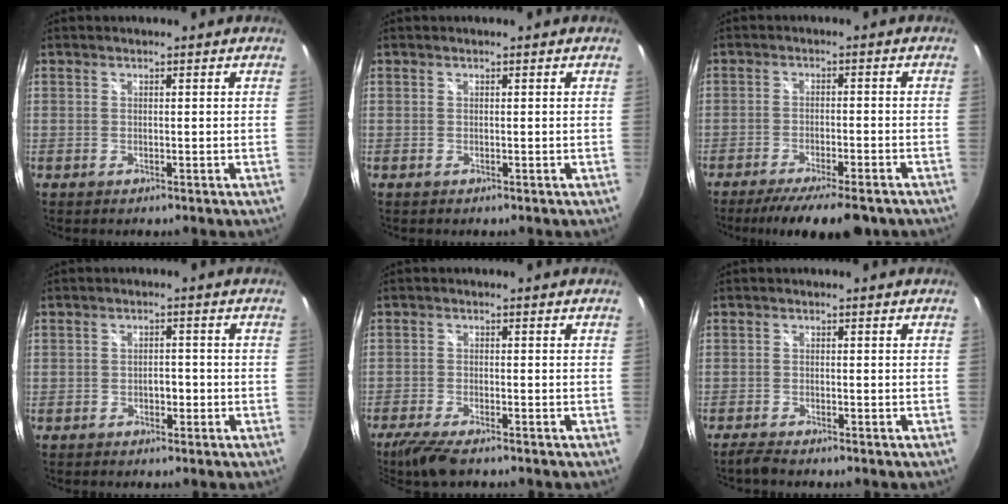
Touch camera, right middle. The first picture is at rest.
{"total": 0.0}
{"total": 12.0, "force": [-9.7, 2.4, 6.6], "torque": [-0.128, -0.027, -0.144]}
{"total": 1.4, "force": [-0.4, 1.3, 0.5], "torque": [-0.009, 0.008, -0.005]}
{"total": 7.1, "force": [-5.7, 1.2, 4.1], "torque": [-0.100, -0.024, -0.103]}
{"total": 2.2, "force": [-2.0, 0.1, 0.9], "torque": [-0.026, -0.005, -0.037]}